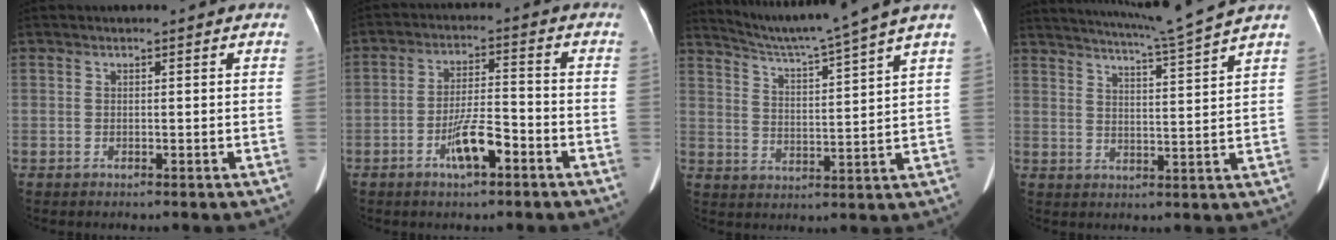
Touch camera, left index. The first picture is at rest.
{"total": 6.7, "force": [-3.5, 1.5, 5.5], "torque": [-0.112, 0.003, -0.059]}
{"total": 12.1, "force": [10.5, -2.7, 5.4], "torque": [-0.096, -0.015, 0.163]}
{"total": 10.6, "force": [9.4, -2.9, 3.9], "torque": [-0.072, -0.028, 0.141]}